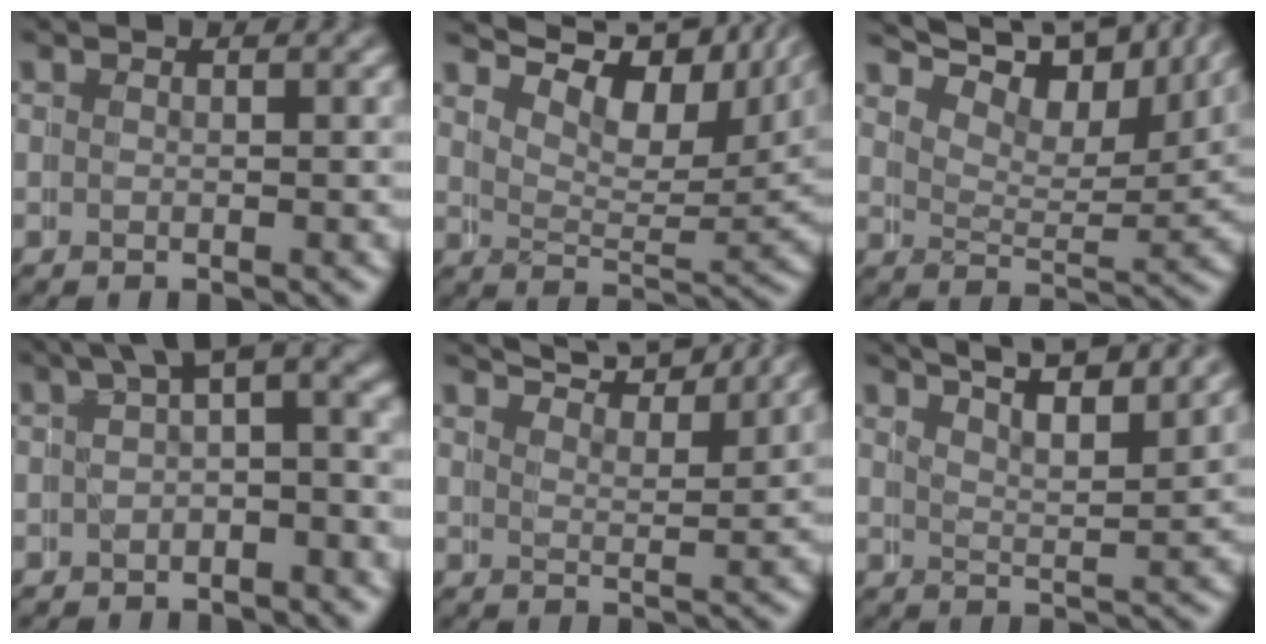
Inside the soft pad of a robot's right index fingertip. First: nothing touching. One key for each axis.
{"total": 10.9, "fx": 8.0, "fy": 4.7, "fz": 5.6, "tx": -0.072, "ty": 0.030, "tz": 0.101}
{"total": 10.2, "fx": 8.7, "fy": 3.3, "fz": 4.2, "tx": -0.070, "ty": 0.022, "tz": 0.121}
{"total": 5.6, "fx": 1.4, "fy": 2.8, "fz": 4.6, "tx": -0.052, "ty": 0.008, "tz": 0.010}
{"total": 7.6, "fx": 7.0, "fy": 1.5, "fz": 2.5, "tx": -0.039, "ty": 0.015, "tz": 0.103}
{"total": 6.9, "fx": 5.7, "fy": 2.0, "fz": 3.3, "tx": -0.050, "ty": 0.009, "tz": 0.080}